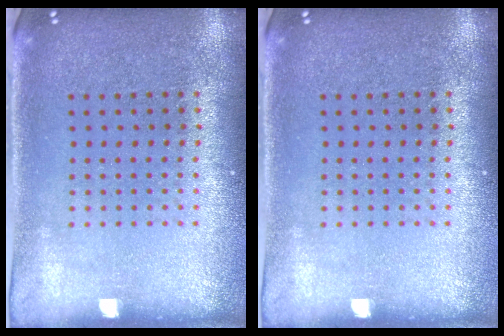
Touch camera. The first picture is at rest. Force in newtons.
{"total": 0.0}